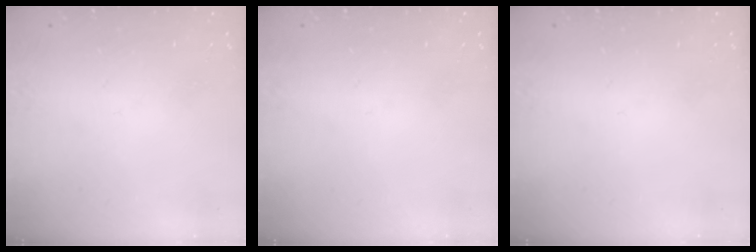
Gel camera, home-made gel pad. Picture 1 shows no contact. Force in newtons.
{"total": 0.0}
{"total": 0.0}